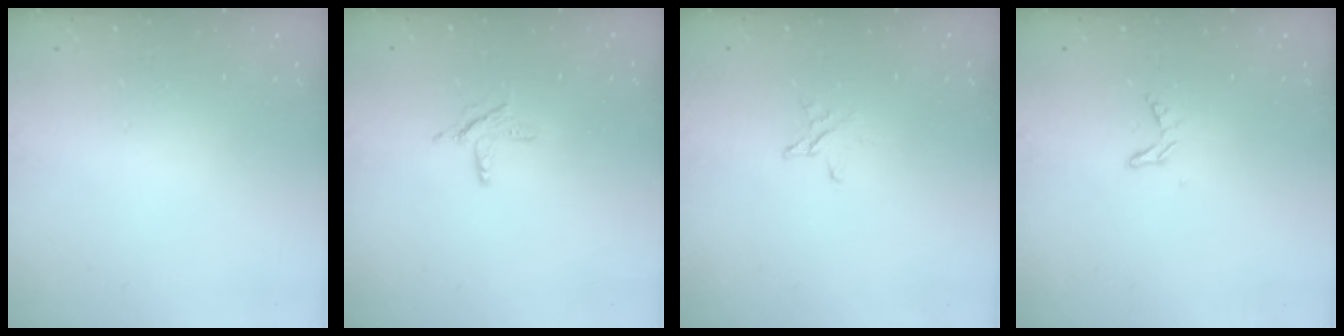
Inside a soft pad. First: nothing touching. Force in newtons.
{"total": 6.0, "press": 6.0, "slide": 0.3}
{"total": 3.0, "press": 3.0, "slide": 0.3}
{"total": 5.1, "press": 5.1, "slide": 0.5}